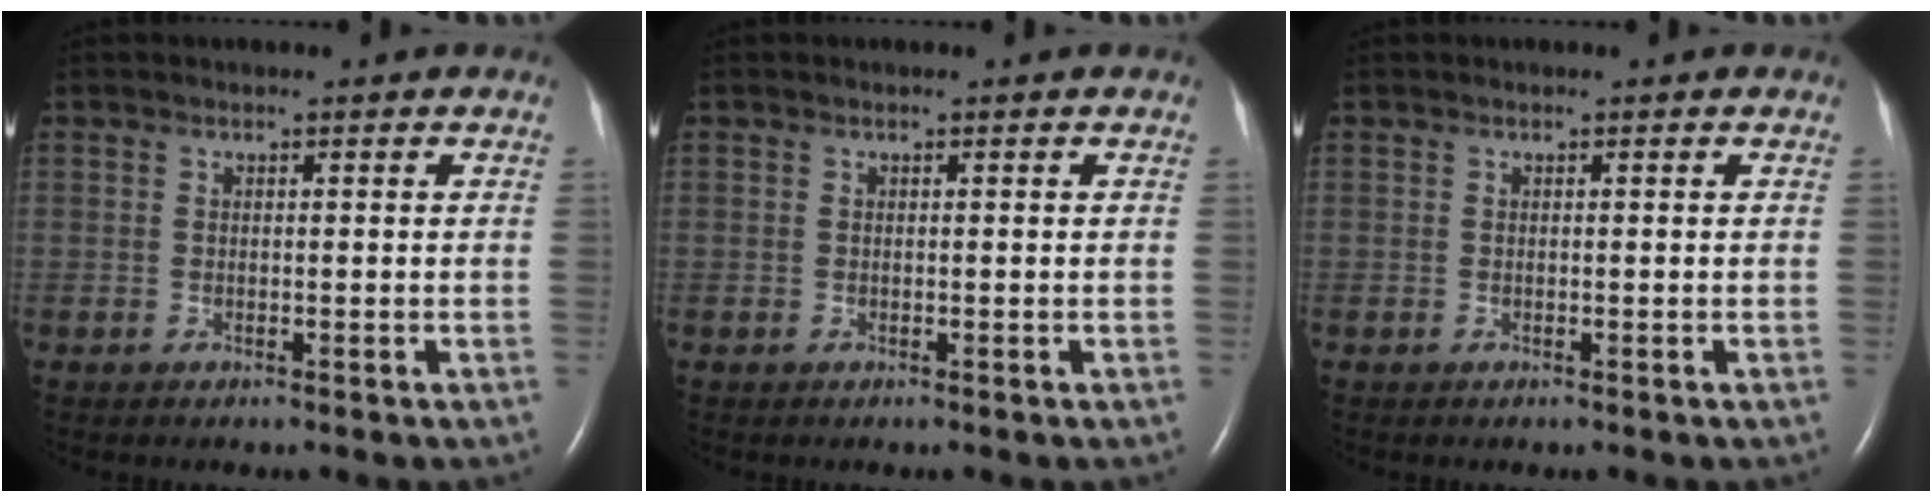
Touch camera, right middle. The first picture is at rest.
{"total": 0.0}
{"total": 0.0}